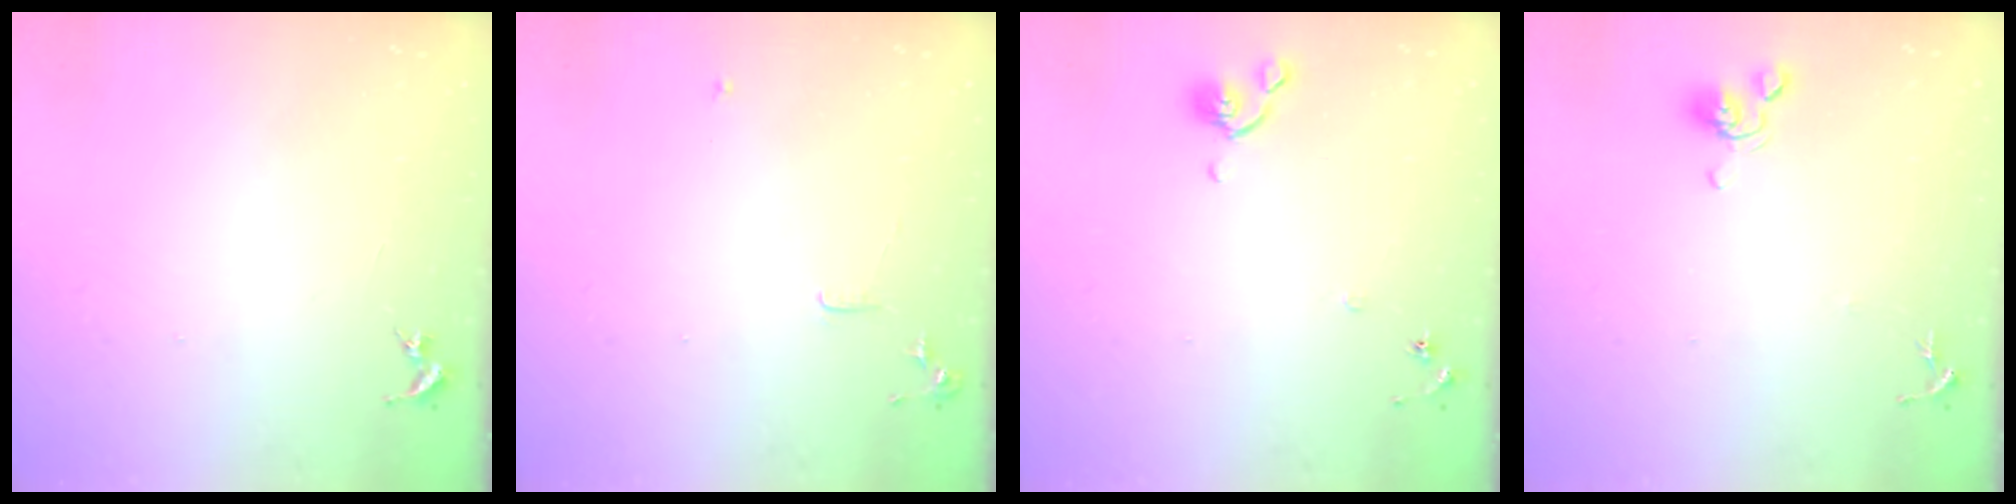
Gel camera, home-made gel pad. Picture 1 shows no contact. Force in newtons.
{"total": 6.0, "press": 6.0, "slide": 0.7}
{"total": 6.2, "press": 6.2, "slide": 0.8}
{"total": 6.9, "press": 6.7, "slide": 1.6}